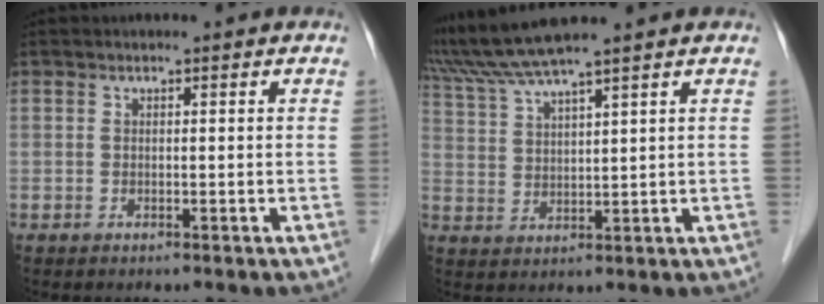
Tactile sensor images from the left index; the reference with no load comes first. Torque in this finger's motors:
{"motor_torque": [1.03, -1.11, 0.55, 0.21]}